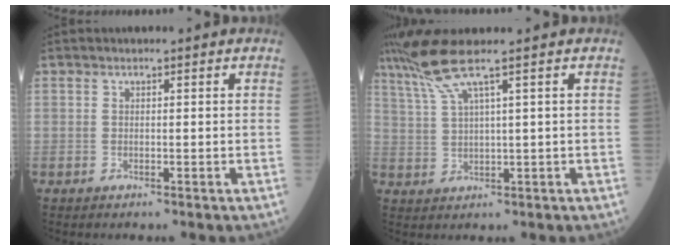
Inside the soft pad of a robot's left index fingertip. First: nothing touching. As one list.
[{"total": 5.4, "force": [4.0, -1.2, 3.5], "torque": [-0.089, 0.004, 0.089]}]